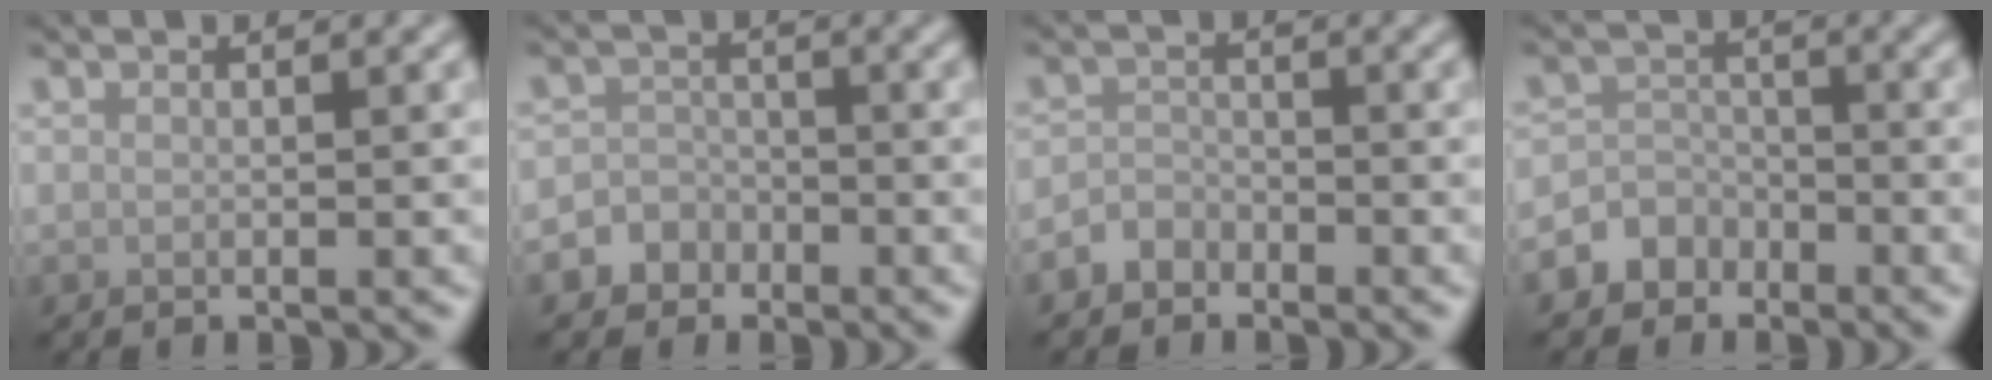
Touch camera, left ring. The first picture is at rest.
{"total": 3.5, "force": [-2.0, 2.8, 0.2], "torque": [0.035, 0.001, -0.047]}
{"total": 1.7, "force": [-1.3, 1.1, 0.2], "torque": [0.001, 0.010, -0.027]}
{"total": 3.8, "force": [-2.4, 2.9, 0.4], "torque": [0.023, 0.005, -0.059]}